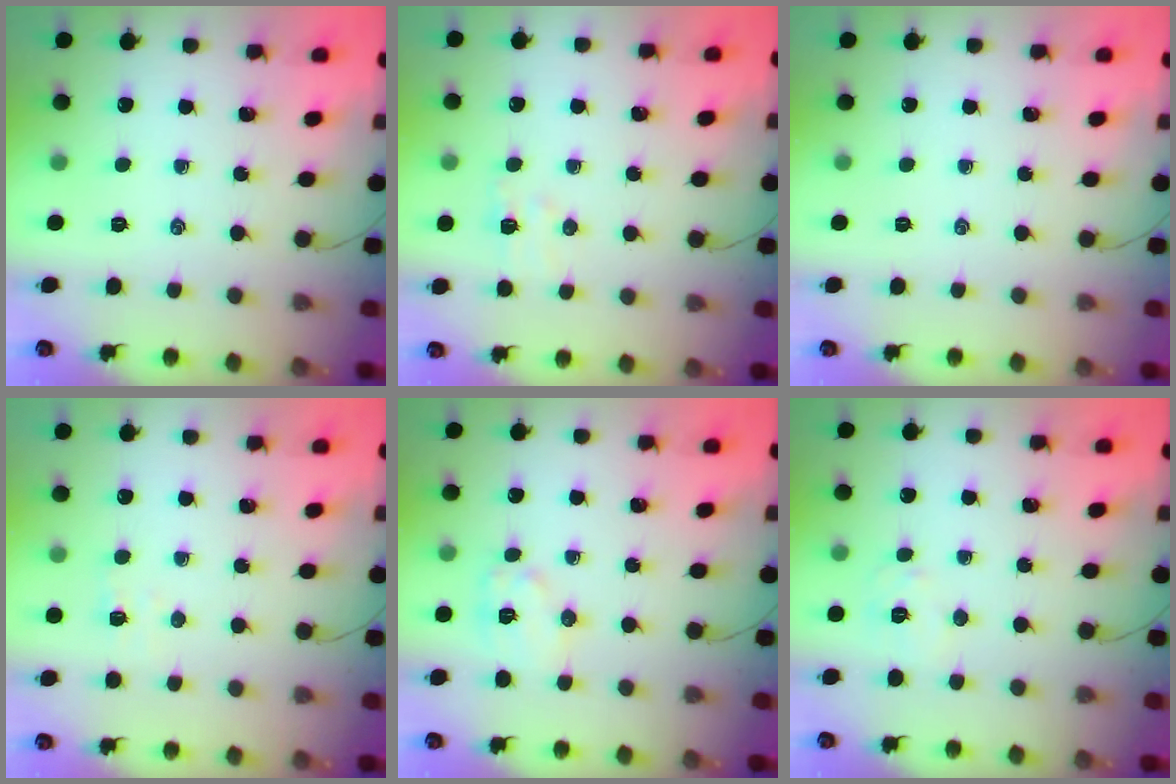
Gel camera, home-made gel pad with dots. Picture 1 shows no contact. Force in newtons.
{"total": 5.0, "press": 4.8, "slide": 1.0}
{"total": 0.0}
{"total": 3.0, "press": 2.9, "slide": 0.9}
{"total": 7.7, "press": 7.7, "slide": 0.2}
{"total": 6.2, "press": 6.1, "slide": 1.2}